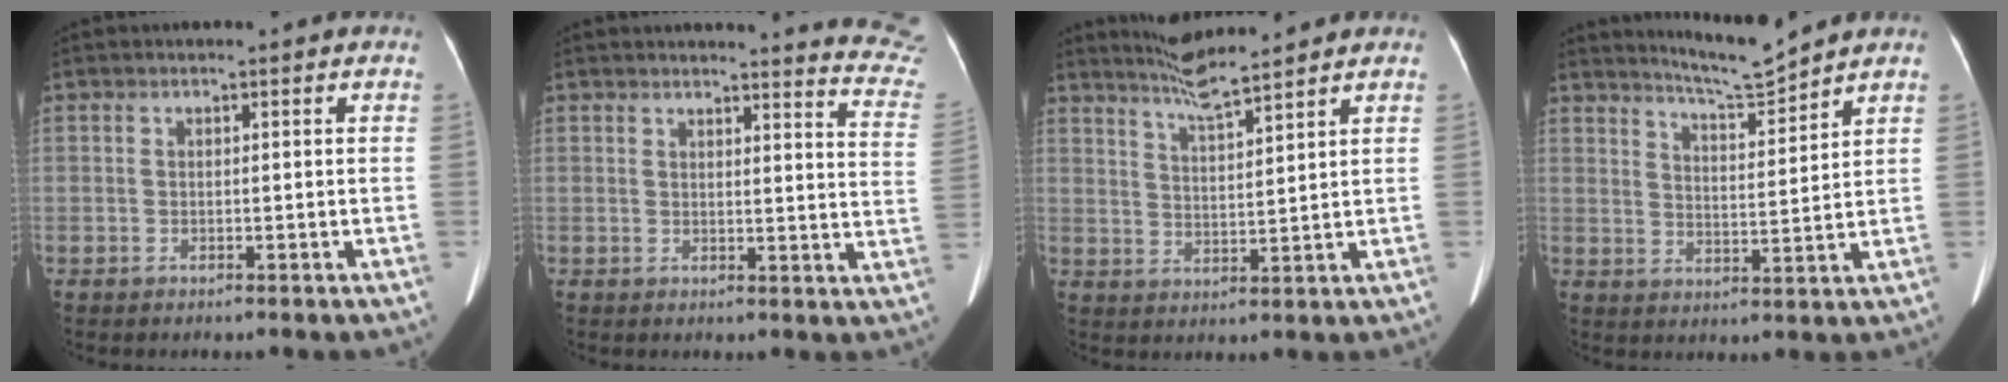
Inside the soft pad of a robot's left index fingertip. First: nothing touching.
{"total": 13.0, "force": [12.9, -0.7, 1.2], "torque": [0.011, -0.132, 0.106]}
{"total": 6.6, "force": [6.1, -0.6, 2.5], "torque": [-0.057, 0.002, 0.116]}
{"total": 6.5, "force": [6.2, -1.2, 1.3], "torque": [-0.033, -0.020, 0.113]}